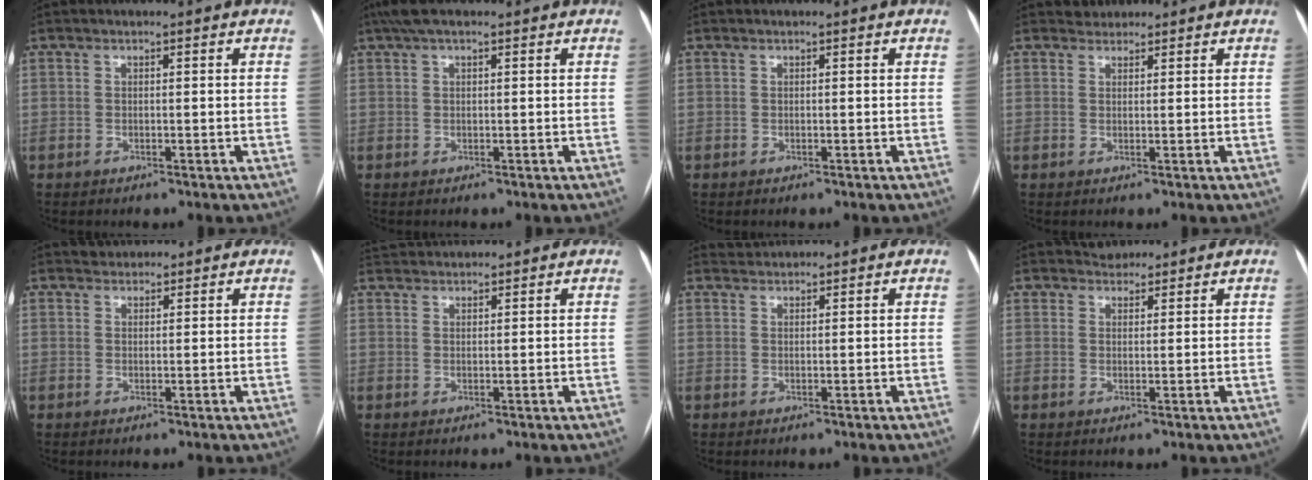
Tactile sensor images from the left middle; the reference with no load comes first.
{"total": 4.1, "force": [2.9, 1.2, 2.7], "torque": [-0.058, 0.036, 0.054]}
{"total": 0.0}
{"total": 1.6, "force": [1.4, 0.6, -0.3], "torque": [0.004, 0.008, 0.022]}
{"total": 1.5, "force": [1.4, 0.5, -0.3], "torque": [0.002, 0.008, 0.023]}
{"total": 4.1, "force": [4.0, 0.4, 0.4], "torque": [-0.013, 0.031, 0.075]}
{"total": 1.5, "force": [1.4, -0.2, -0.5], "torque": [-0.003, 0.009, 0.031]}
{"total": 2.3, "force": [2.0, 1.0, -0.3], "torque": [0.002, 0.007, 0.032]}